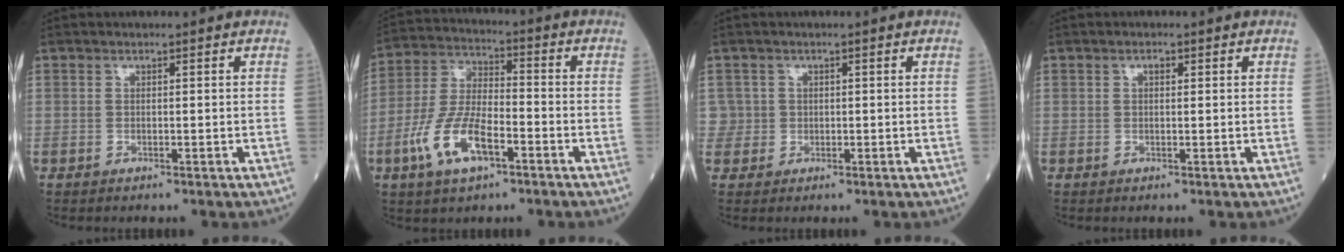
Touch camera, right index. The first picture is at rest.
{"total": 11.1, "force": [-4.9, 4.0, 9.1], "torque": [-0.202, 0.001, -0.094]}
{"total": 2.0, "force": [0.0, 2.0, -0.3], "torque": [0.021, 0.007, -0.004]}
{"total": 0.8, "force": [0.3, 0.4, 0.6], "torque": [-0.015, 0.000, 0.004]}